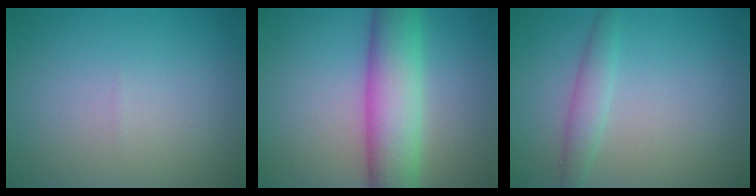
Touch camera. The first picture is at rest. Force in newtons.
{"total": 7.8, "press": 7.8, "slide": 0.2}
{"total": 1.9, "press": 1.9, "slide": 0.0}